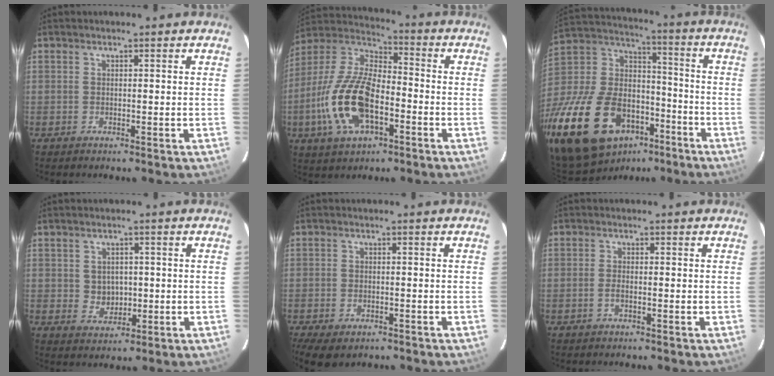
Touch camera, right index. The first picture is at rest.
{"total": 18.0, "force": [-5.8, 8.7, 14.6], "torque": [-0.315, -0.004, -0.110]}
{"total": 30.3, "force": [-15.6, 17.8, 18.9], "torque": [-0.415, -0.005, -0.249]}
{"total": 4.1, "force": [0.2, 3.8, 1.5], "torque": [-0.029, 0.006, 0.012]}
{"total": 7.6, "force": [-4.8, 4.2, 4.3], "torque": [-0.106, -0.024, -0.078]}
{"total": 1.2, "force": [-0.6, 0.4, 1.0], "torque": [-0.025, 0.001, -0.014]}